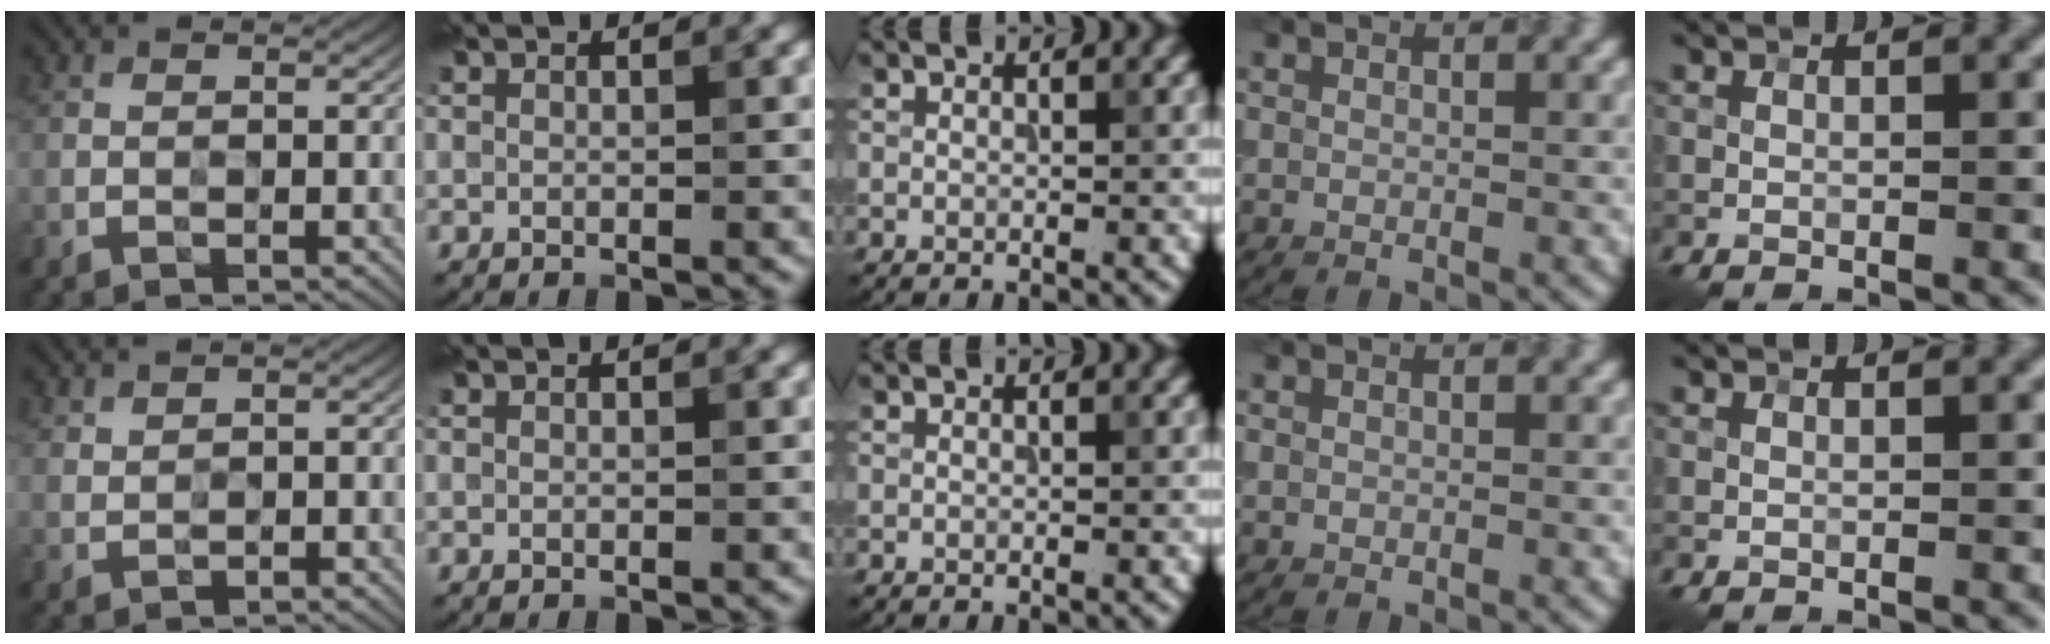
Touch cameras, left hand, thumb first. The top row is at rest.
{"thumb": {"total": 1.1, "force": [0.9, 0.4, 0.5], "torque": [-0.014, 0.001, 0.023]}}